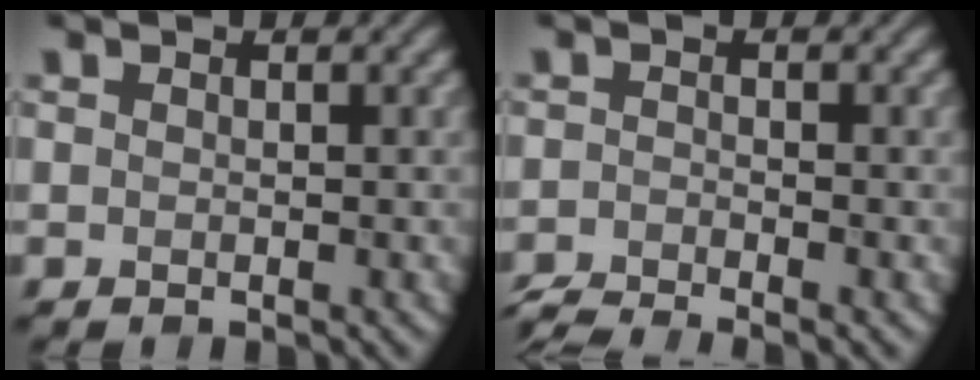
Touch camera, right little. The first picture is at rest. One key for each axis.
{"total": 3.1, "fx": -2.9, "fy": 0.3, "fz": 1.3, "tx": -0.026, "ty": -0.012, "tz": -0.060}